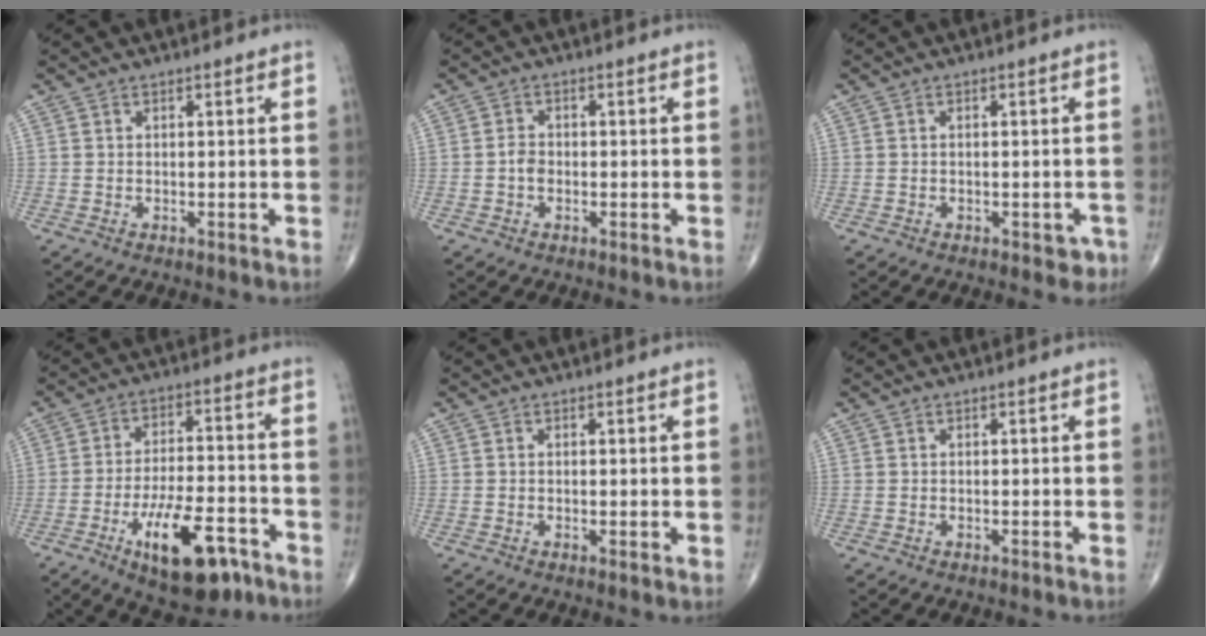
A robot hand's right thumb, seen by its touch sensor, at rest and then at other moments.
{"total": 2.2, "force": [-0.6, 1.6, 1.4], "torque": [-0.020, 0.008, -0.014]}
{"total": 2.5, "force": [-1.3, 1.4, 1.5], "torque": [-0.003, 0.008, -0.015]}
{"total": 15.5, "force": [-7.8, 6.1, 11.9], "torque": [-0.177, 0.036, -0.119]}
{"total": 0.8, "force": [0.0, 0.2, 0.8], "torque": [-0.015, -0.006, -0.001]}
{"total": 0.0}